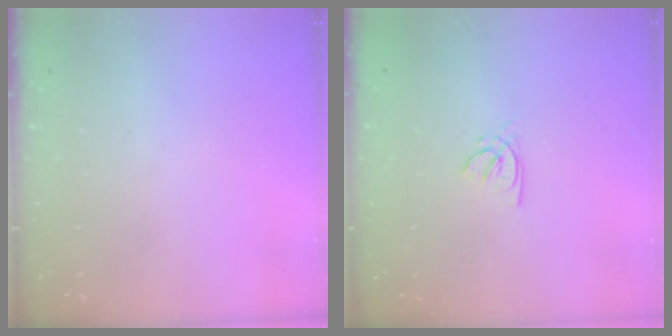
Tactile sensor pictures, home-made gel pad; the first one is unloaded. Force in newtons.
{"total": 1.4, "press": 1.4, "slide": 0.2}